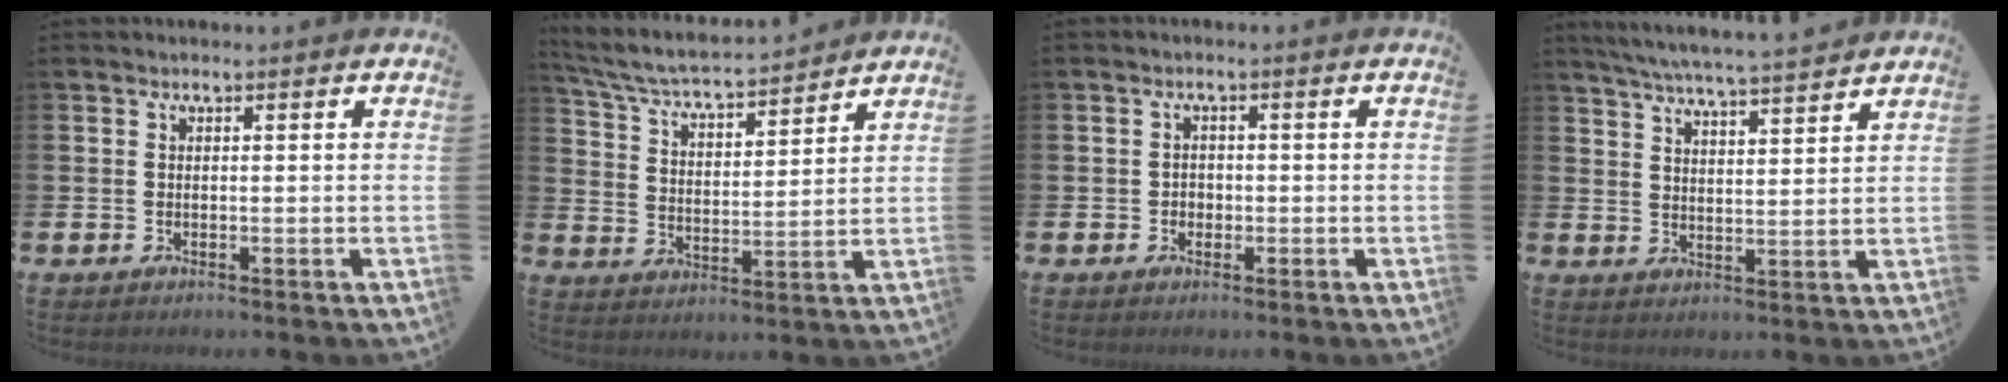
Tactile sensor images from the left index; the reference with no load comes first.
{"total": 5.5, "force": [5.3, 0.5, 1.6], "torque": [-0.058, -0.043, 0.086]}
{"total": 1.4, "force": [-0.4, 1.3, 0.4], "torque": [0.004, -0.001, -0.013]}
{"total": 5.7, "force": [5.5, -0.4, 1.4], "torque": [-0.050, -0.034, 0.097]}